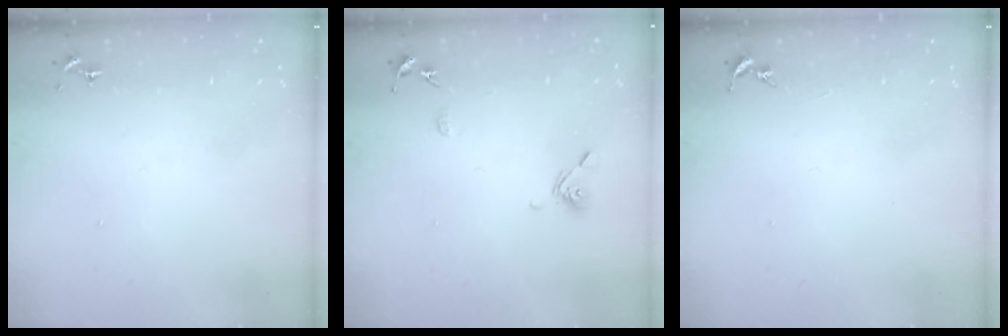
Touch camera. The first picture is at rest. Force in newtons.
{"total": 8.6, "press": 8.4, "slide": 1.6}
{"total": 0.0}